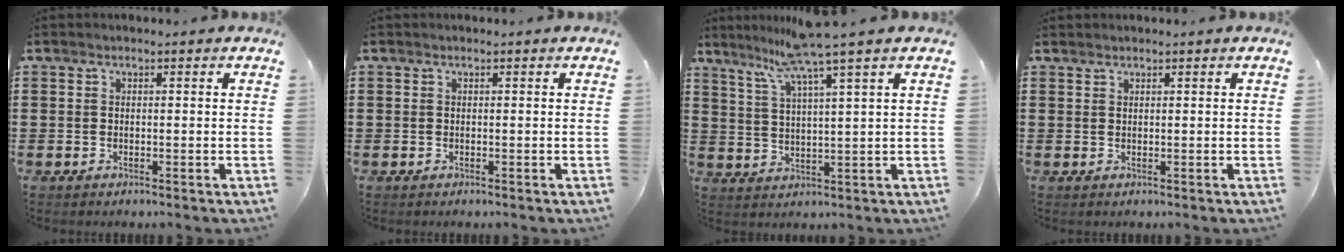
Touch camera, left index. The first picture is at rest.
{"total": 0.0}
{"total": 7.7, "force": [6.0, -1.2, 4.7], "torque": [-0.109, -0.025, 0.100]}
{"total": 0.7, "force": [0.7, 0.1, 0.0], "torque": [-0.002, -0.001, 0.014]}